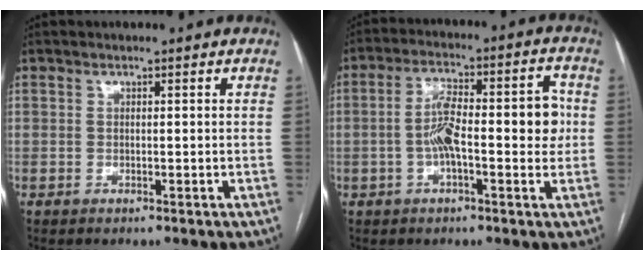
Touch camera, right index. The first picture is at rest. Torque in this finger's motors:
{"motor_torque": [0.40, -0.05, 0.42, 0.11]}